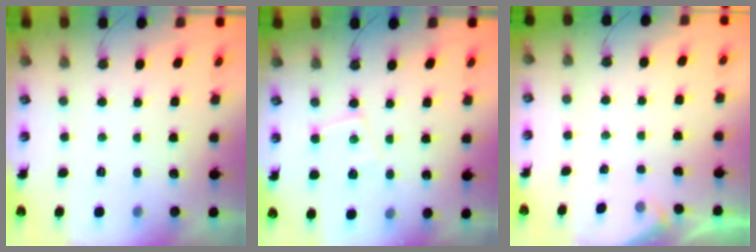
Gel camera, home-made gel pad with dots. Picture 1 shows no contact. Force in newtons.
{"total": 8.4, "press": 8.4, "slide": 0.6}
{"total": 2.2, "press": 2.2, "slide": 0.4}